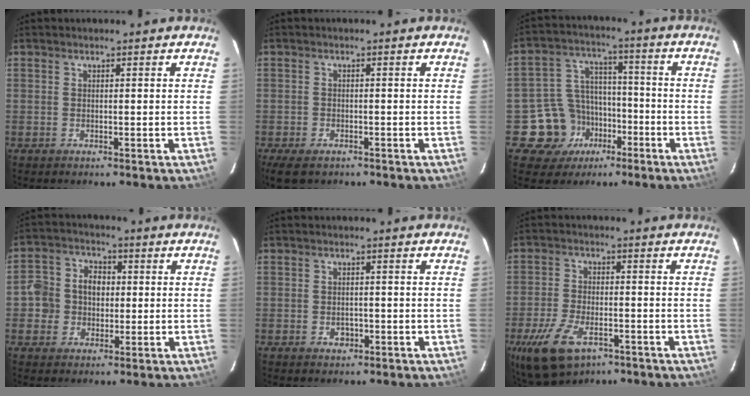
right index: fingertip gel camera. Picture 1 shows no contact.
{"total": 5.7, "force": [-4.0, 2.8, 2.9], "torque": [-0.073, -0.018, -0.070]}
{"total": 11.1, "force": [-5.8, 9.3, 1.9], "torque": [-0.055, 0.041, -0.081]}
{"total": 7.5, "force": [-0.7, 6.9, 2.8], "torque": [-0.057, 0.023, -0.015]}
{"total": 2.3, "force": [-1.0, 1.7, 1.1], "torque": [-0.018, 0.002, -0.011]}
{"total": 11.9, "force": [-6.5, 6.2, 7.9], "torque": [-0.181, -0.021, -0.115]}